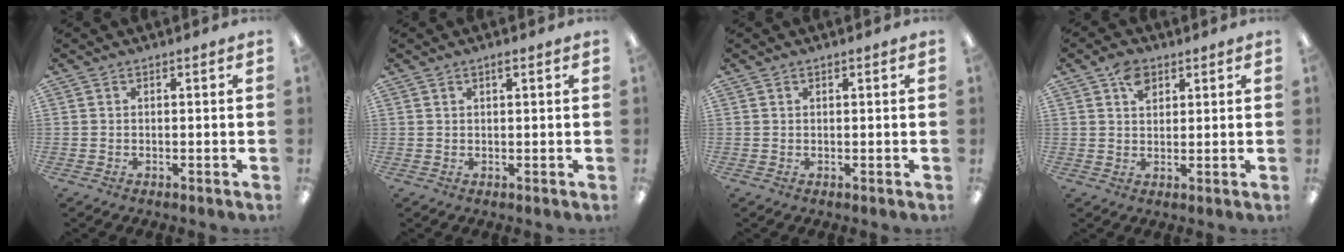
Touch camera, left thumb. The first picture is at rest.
{"total": 1.3, "force": [0.8, 0.5, 0.8], "torque": [-0.018, 0.001, 0.014]}
{"total": 0.6, "force": [0.4, 0.4, 0.3], "torque": [-0.005, 0.003, 0.007]}
{"total": 5.3, "force": [2.9, 3.6, 2.6], "torque": [-0.043, 0.000, 0.052]}